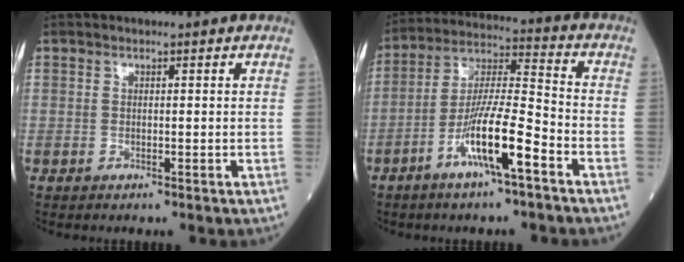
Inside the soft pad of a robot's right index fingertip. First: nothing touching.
{"total": 11.8, "force": [-5.7, 0.9, 10.3], "torque": [-0.196, -0.001, -0.108]}